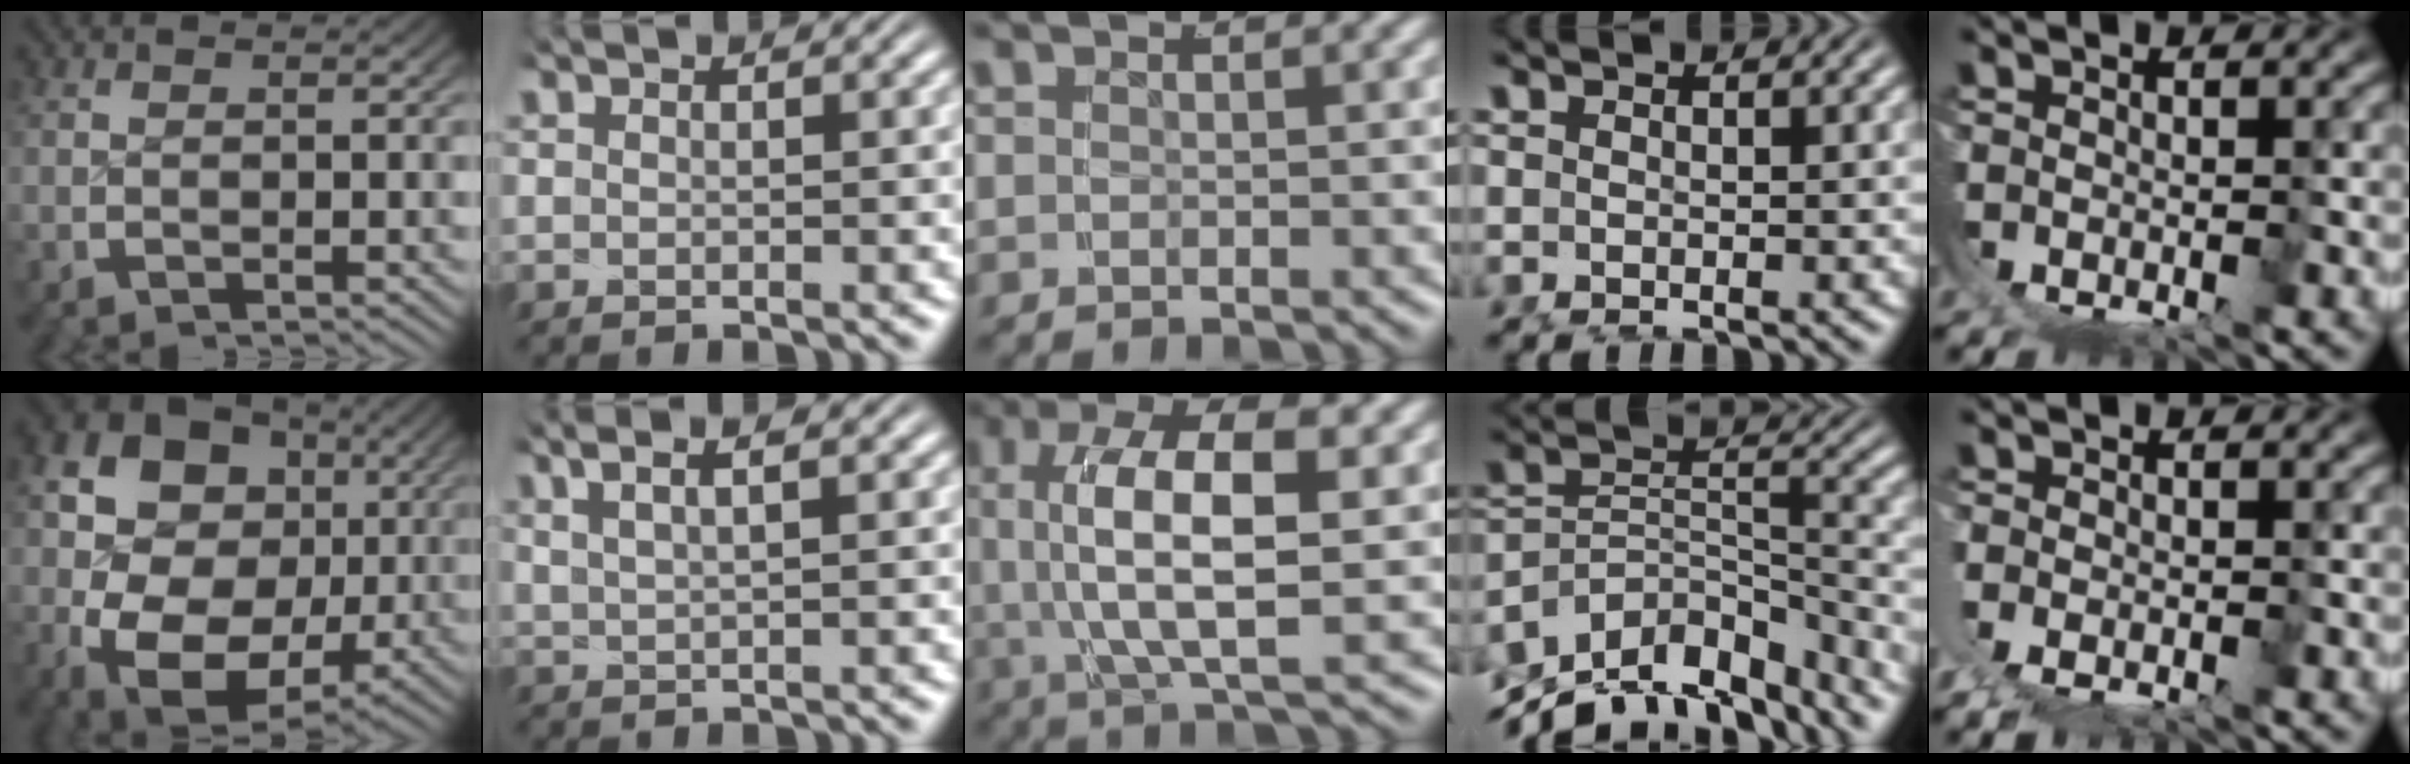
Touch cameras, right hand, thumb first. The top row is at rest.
{"thumb": {"total": 17.7, "force": [-1.4, 14.1, 10.6], "torque": [-0.239, -0.051, -0.020]}, "index": {"total": 4.4, "force": [2.6, 2.2, 2.9], "torque": [-0.054, 0.017, 0.038]}, "middle": {"total": 8.0, "force": [1.3, 3.1, 7.2], "torque": [-0.132, 0.003, 0.023]}, "ring": {"total": 11.2, "force": [-6.6, 6.4, 6.4], "torque": [-0.093, -0.039, -0.090]}, "little": {"total": 1.1, "force": [-0.1, 0.0, 1.1], "torque": [-0.017, -0.004, 0.003]}}